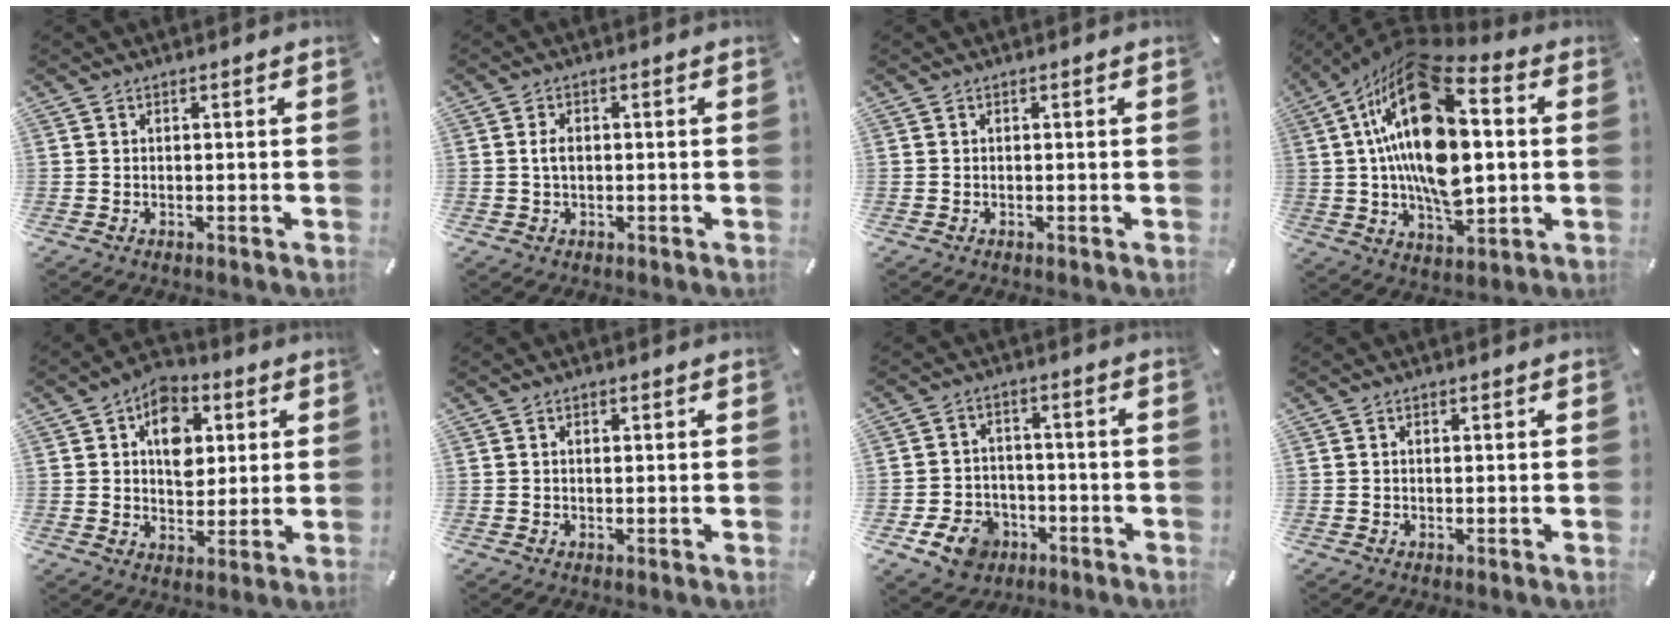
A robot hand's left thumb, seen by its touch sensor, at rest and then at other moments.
{"total": 2.9, "force": [0.1, 2.0, 2.1], "torque": [-0.052, 0.002, -0.003]}
{"total": 0.0}
{"total": 24.6, "force": [4.4, 13.8, 20.0], "torque": [-0.397, -0.020, 0.069]}
{"total": 10.4, "force": [2.9, 7.8, 6.2], "torque": [-0.077, -0.005, 0.048]}
{"total": 1.3, "force": [0.2, 0.9, 1.0], "torque": [-0.014, 0.001, 0.002]}
{"total": 9.1, "force": [-4.5, 7.0, 3.7], "torque": [-0.079, 0.032, -0.082]}
{"total": 0.9, "force": [0.1, 0.5, 0.7], "torque": [-0.015, 0.002, 0.002]}